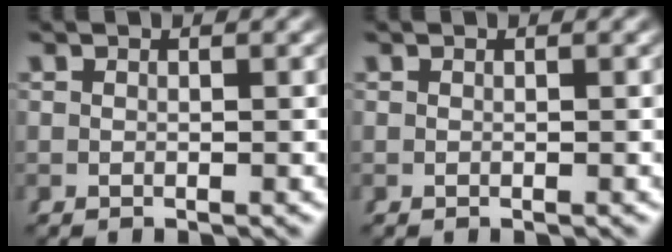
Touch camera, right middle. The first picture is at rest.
{"total": 0.0}